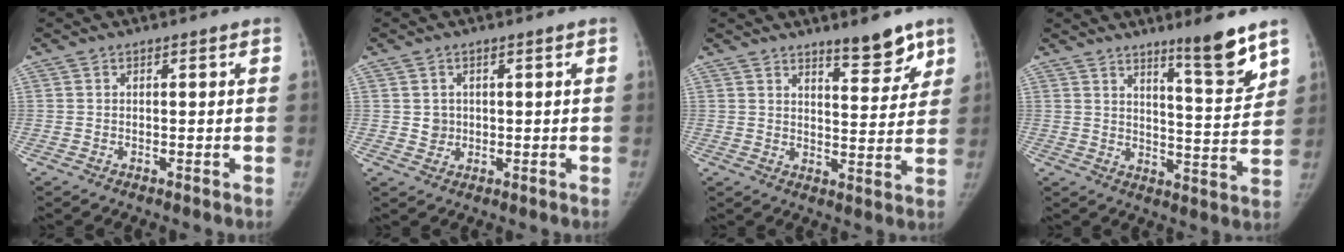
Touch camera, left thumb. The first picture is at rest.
{"total": 2.1, "force": [0.2, 2.1, 0.6], "torque": [0.004, 0.001, 0.008]}
{"total": 7.7, "force": [5.8, 2.3, 4.5], "torque": [-0.032, -0.043, 0.083]}
{"total": 9.8, "force": [7.0, 0.9, 6.8], "torque": [-0.081, -0.061, 0.108]}